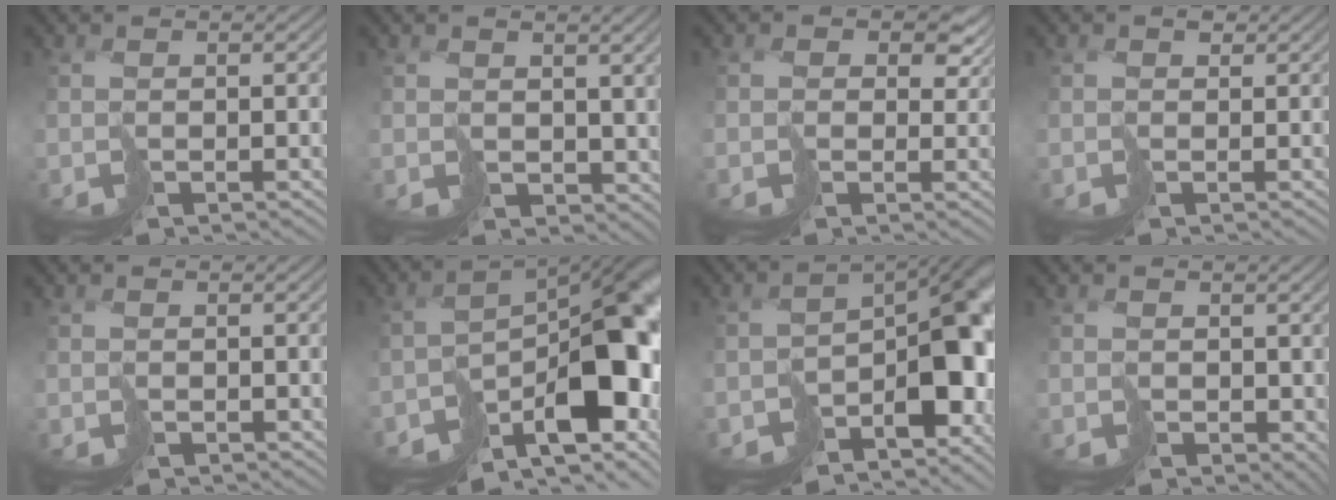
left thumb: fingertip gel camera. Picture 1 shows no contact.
{"total": 4.2, "force": [1.3, 3.4, 2.2], "torque": [-0.056, -0.014, 0.026]}
{"total": 4.3, "force": [1.8, 3.5, 1.8], "torque": [-0.031, -0.010, 0.031]}
{"total": 1.3, "force": [0.8, 1.0, 0.3], "torque": [0.000, 0.005, 0.012]}
{"total": 0.7, "force": [0.5, 0.5, -0.1], "torque": [-0.001, -0.001, 0.012]}
{"total": 14.5, "force": [-6.1, 7.1, 11.1], "torque": [-0.151, -0.036, -0.074]}
{"total": 11.5, "force": [-5.0, 6.4, 8.1], "torque": [-0.100, -0.028, -0.068]}
{"total": 2.5, "force": [0.9, 2.1, 1.0], "torque": [-0.024, -0.010, 0.022]}